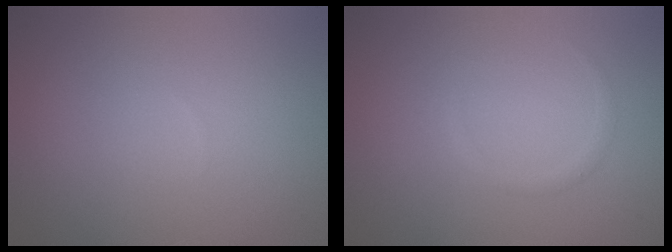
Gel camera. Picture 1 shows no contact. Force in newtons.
{"total": 0.7, "press": 0.7, "slide": 0.1}